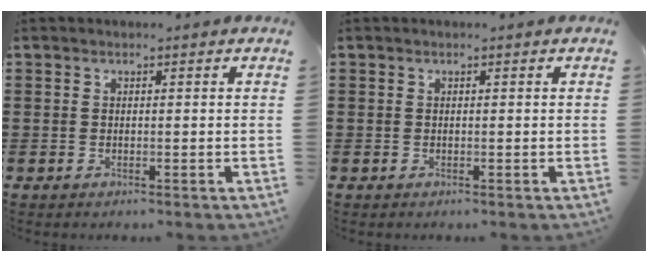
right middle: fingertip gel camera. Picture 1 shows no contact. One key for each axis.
{"total": 0.0}